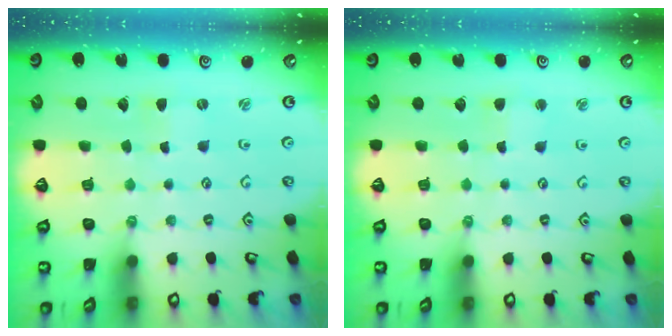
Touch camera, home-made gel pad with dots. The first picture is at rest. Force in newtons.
{"total": 2.4, "press": 2.4, "slide": 0.4}